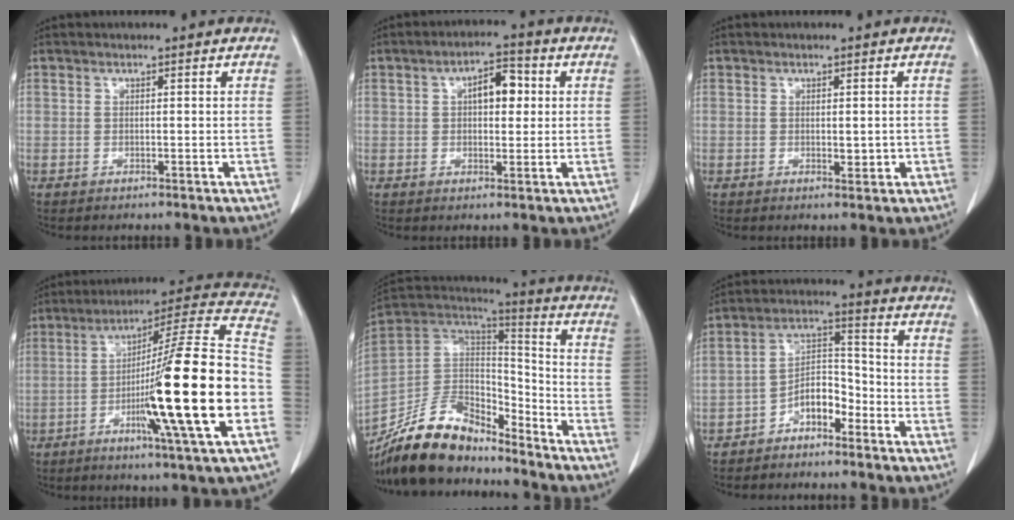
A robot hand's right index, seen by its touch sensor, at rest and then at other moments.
{"total": 5.9, "force": [1.3, 2.6, 5.1], "torque": [-0.076, 0.018, 0.018]}
{"total": 1.9, "force": [-0.2, 0.8, 1.7], "torque": [-0.027, -0.003, 0.003]}
{"total": 24.0, "force": [-6.2, -0.7, 23.1], "torque": [-0.320, -0.007, -0.115]}
{"total": 18.3, "force": [-15.2, 6.7, 7.6], "torque": [-0.137, 0.035, -0.280]}
{"total": 6.5, "force": [-4.0, 3.1, 4.1], "torque": [-0.070, 0.026, -0.076]}